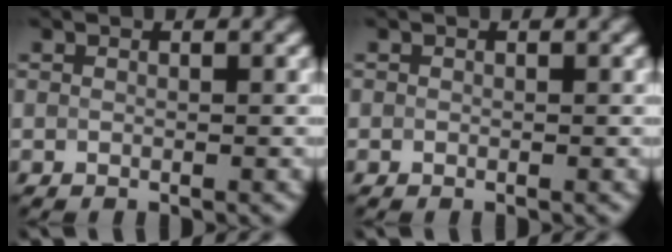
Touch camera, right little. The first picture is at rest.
{"total": 0.0}